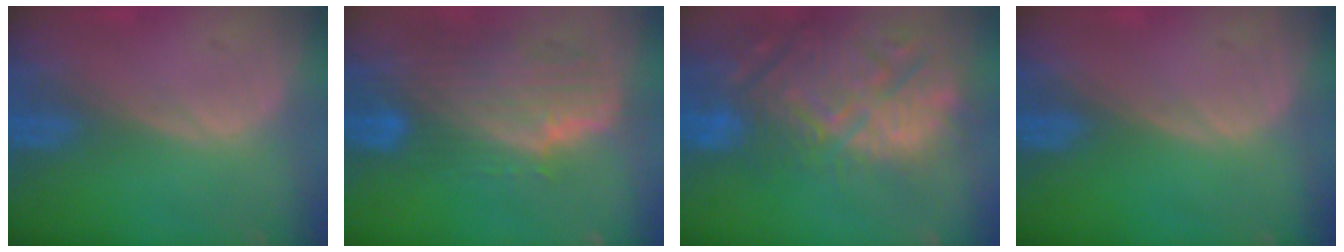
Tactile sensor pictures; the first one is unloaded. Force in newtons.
{"total": 10.1, "press": 8.9, "slide": 4.6}
{"total": 15.2, "press": 12.9, "slide": 8.0}
{"total": 0.0}